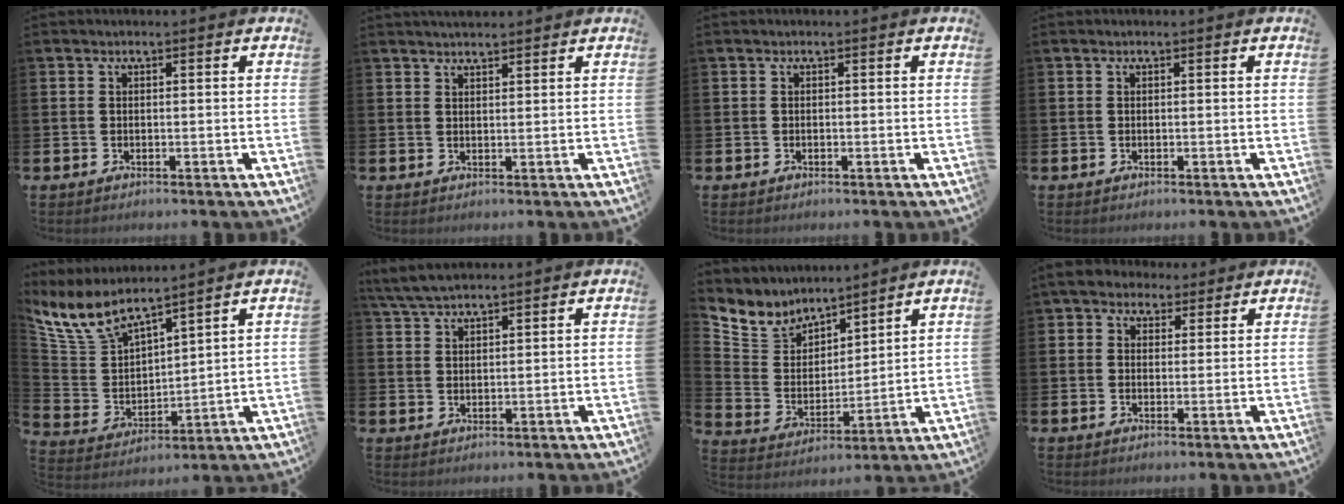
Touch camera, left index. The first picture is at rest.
{"total": 2.5, "force": [2.4, 0.4, 0.3], "torque": [-0.003, -0.009, 0.043]}
{"total": 0.0}
{"total": 0.0}
{"total": 7.8, "force": [6.8, 2.6, 2.7], "torque": [-0.095, -0.033, 0.123]}
{"total": 4.2, "force": [3.9, 0.7, 1.4], "torque": [-0.045, -0.005, 0.075]}
{"total": 6.0, "force": [5.4, 2.5, 0.1], "torque": [-0.050, -0.045, 0.096]}
{"total": 4.2, "force": [3.3, 2.5, 0.7], "torque": [-0.021, -0.006, 0.059]}